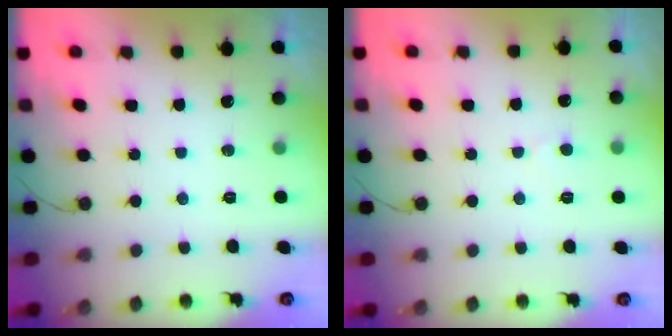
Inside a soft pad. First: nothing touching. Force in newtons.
{"total": 3.3, "press": 3.3, "slide": 0.3}